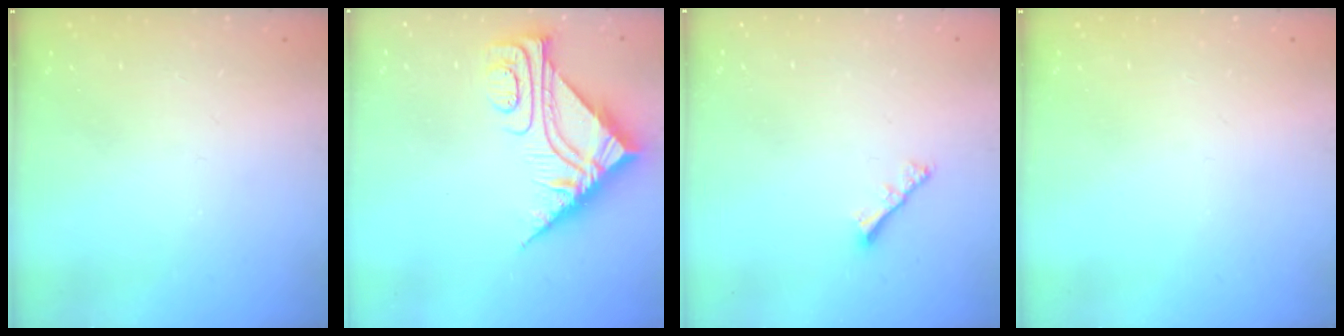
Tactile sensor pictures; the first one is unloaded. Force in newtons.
{"total": 10.0, "press": 9.9, "slide": 0.9}
{"total": 2.4, "press": 2.4, "slide": 0.6}
{"total": 0.0}